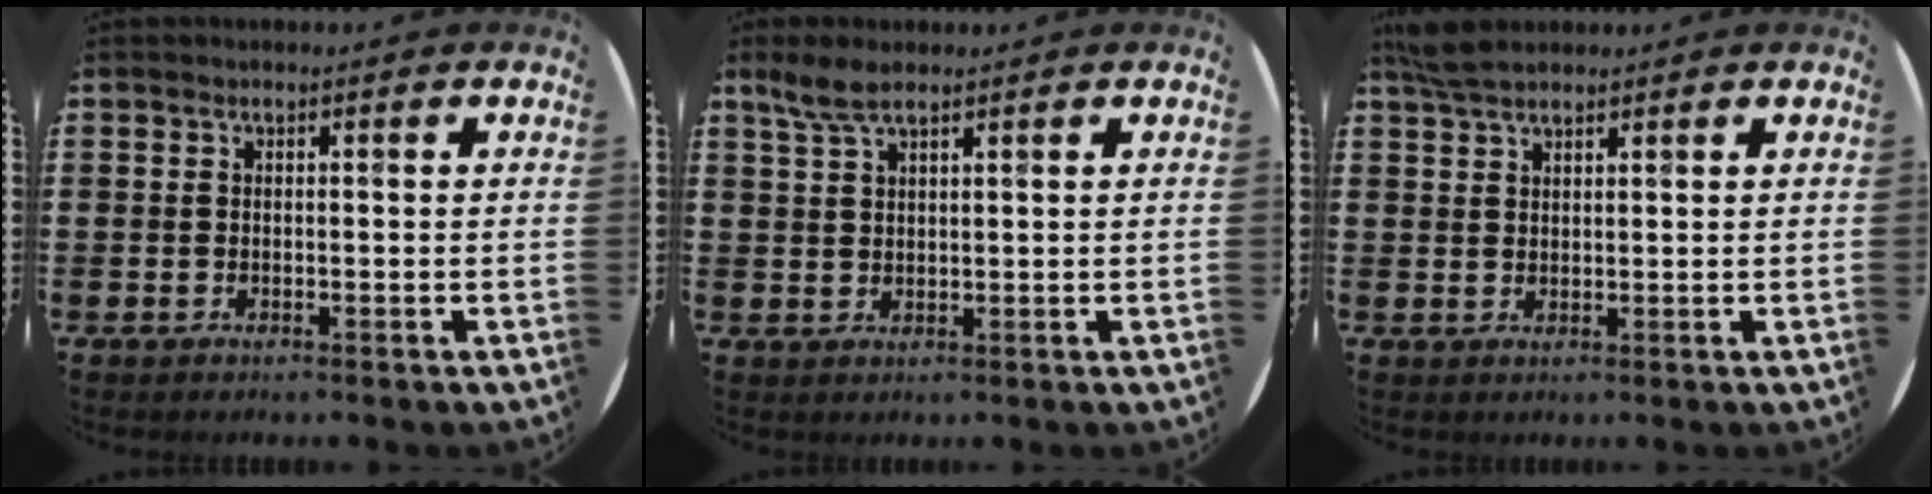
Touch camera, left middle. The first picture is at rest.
{"total": 3.7, "force": [2.8, 1.0, 2.2], "torque": [-0.049, 0.004, 0.051]}
{"total": 3.4, "force": [3.0, 0.9, 1.5], "torque": [-0.036, 0.005, 0.057]}